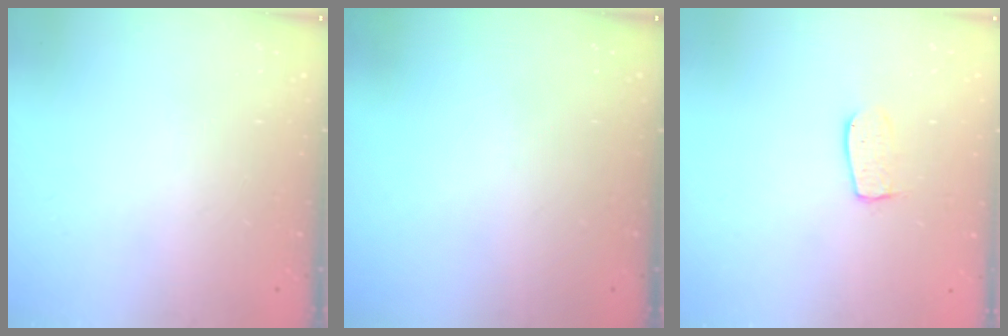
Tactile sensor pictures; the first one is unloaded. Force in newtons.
{"total": 0.0}
{"total": 6.7, "press": 6.7, "slide": 0.5}